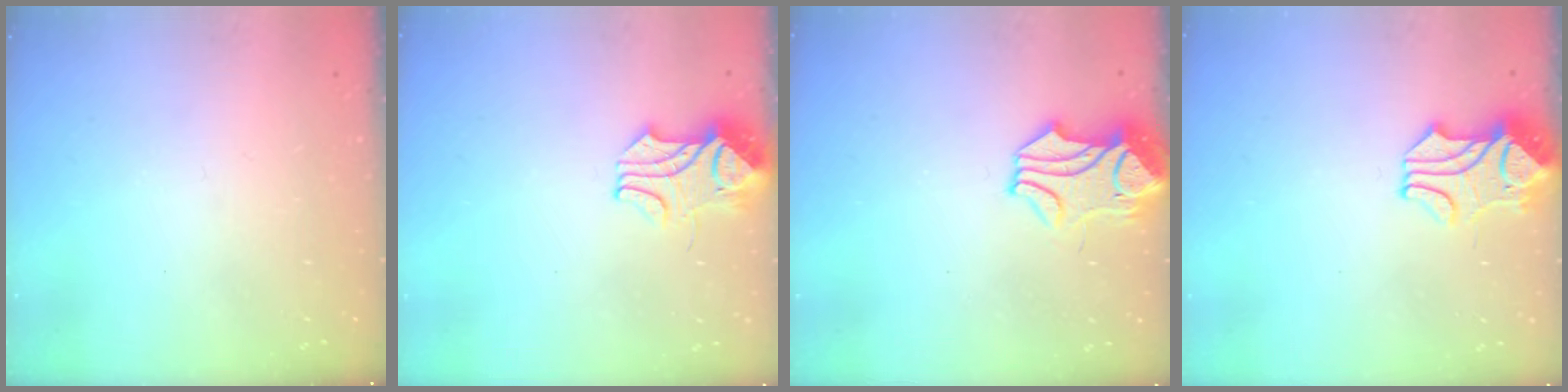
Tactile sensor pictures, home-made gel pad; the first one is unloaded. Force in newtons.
{"total": 2.4, "press": 2.3, "slide": 0.9}
{"total": 1.6, "press": 0.8, "slide": 1.3}
{"total": 2.4, "press": 2.1, "slide": 1.1}